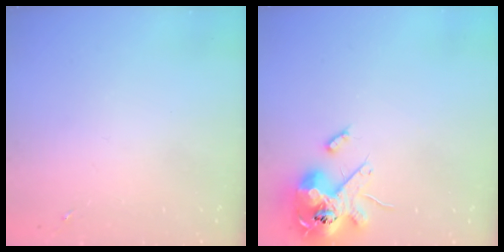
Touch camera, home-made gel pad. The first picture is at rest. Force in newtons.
{"total": 14.9, "press": 14.7, "slide": 2.6}